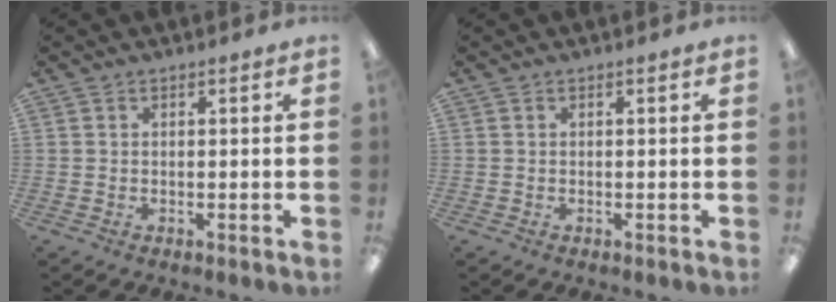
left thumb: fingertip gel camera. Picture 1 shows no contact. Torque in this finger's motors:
{"motor_torque": [-0.01, -0.01, 0.07, -0.07, 0.00]}